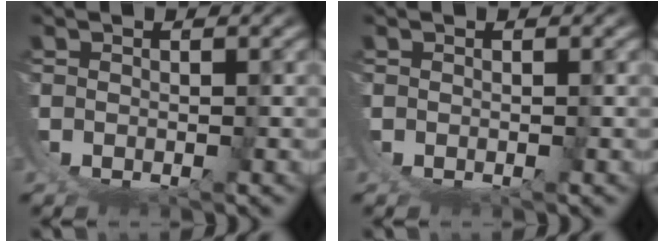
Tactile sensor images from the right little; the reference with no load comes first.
{"total": 0.0}